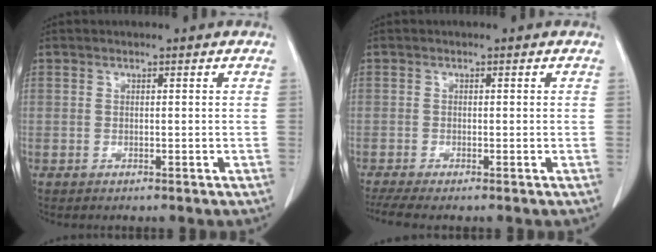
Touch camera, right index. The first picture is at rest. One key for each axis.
{"total": 2.9, "fx": -2.2, "fy": -0.1, "fz": 1.9, "tx": -0.043, "ty": -0.008, "tz": -0.045}